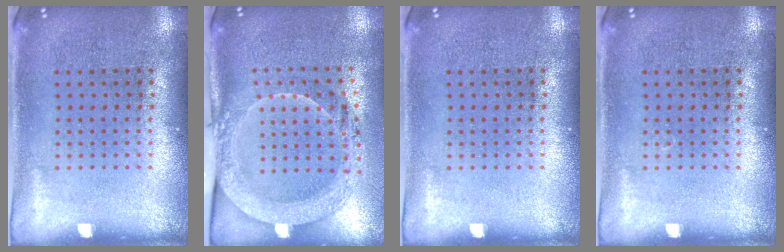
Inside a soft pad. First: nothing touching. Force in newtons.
{"total": 2.0, "press": 2.0, "slide": 0.2}
{"total": 0.0}
{"total": 0.0}